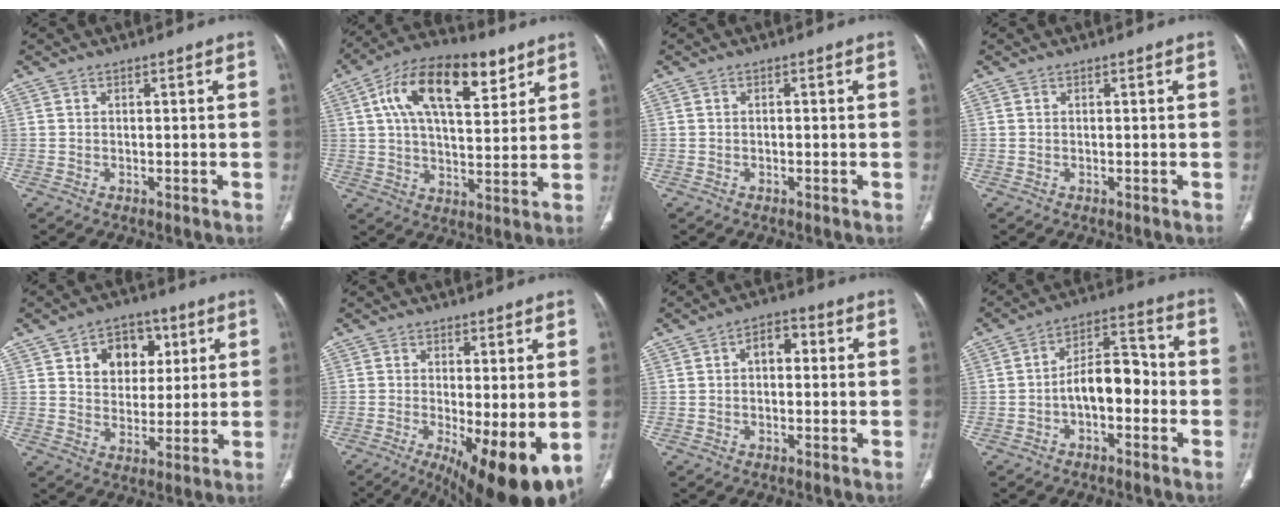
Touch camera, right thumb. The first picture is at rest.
{"total": 19.0, "force": [8.5, 8.9, 14.5], "torque": [-0.220, -0.005, 0.140]}
{"total": 0.0}
{"total": 0.0}
{"total": 10.5, "force": [4.0, 7.8, 5.8], "torque": [-0.041, -0.012, 0.063]}
{"total": 14.0, "force": [-3.9, 4.3, 12.8], "torque": [-0.167, -0.024, -0.044]}
{"total": 4.8, "force": [0.6, 3.0, 3.7], "torque": [-0.041, 0.017, 0.000]}
{"total": 9.4, "force": [-2.2, 5.2, 7.4], "torque": [-0.100, 0.044, -0.046]}